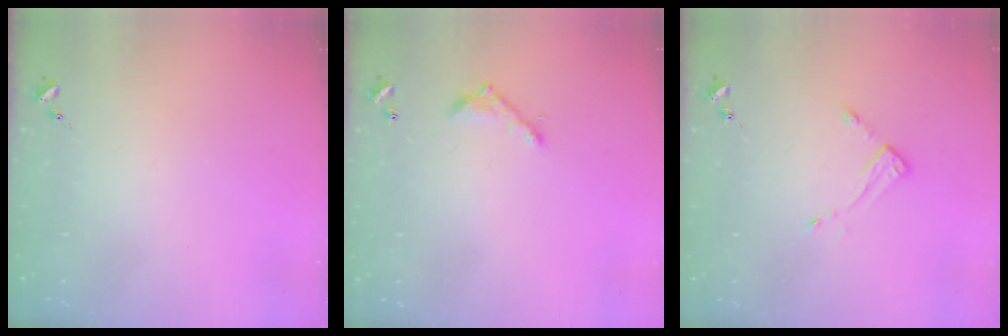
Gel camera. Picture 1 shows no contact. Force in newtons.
{"total": 7.3, "press": 7.3, "slide": 0.6}
{"total": 3.3, "press": 3.3, "slide": 0.3}